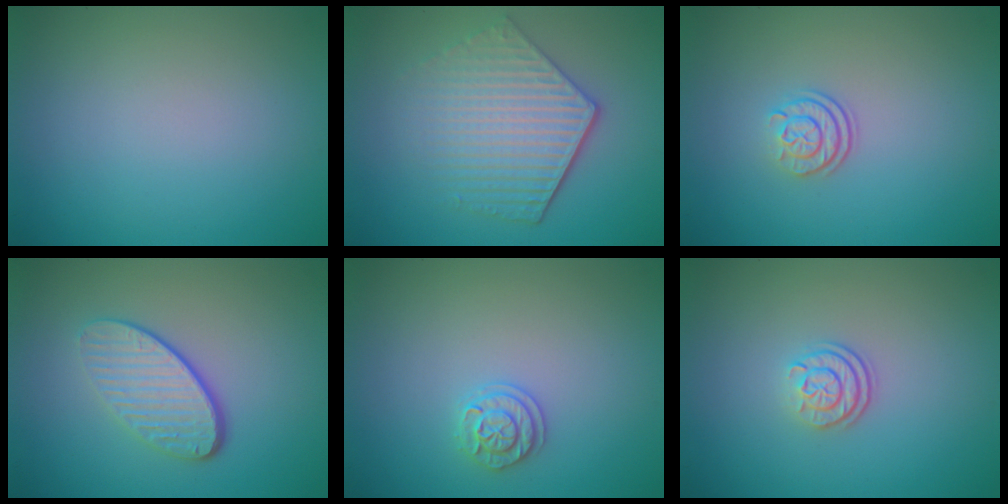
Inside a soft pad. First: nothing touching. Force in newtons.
{"total": 5.6, "press": 4.2, "slide": 3.7}
{"total": 2.3, "press": 1.7, "slide": 1.6}
{"total": 4.2, "press": 2.9, "slide": 3.0}
{"total": 1.8, "press": 1.8, "slide": 0.5}
{"total": 2.5, "press": 1.8, "slide": 1.6}